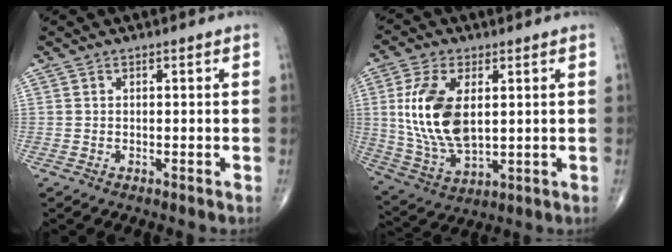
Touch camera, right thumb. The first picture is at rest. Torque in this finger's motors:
{"motor_torque": [-0.10, 0.54, 1.37, 0.56, 0.19]}